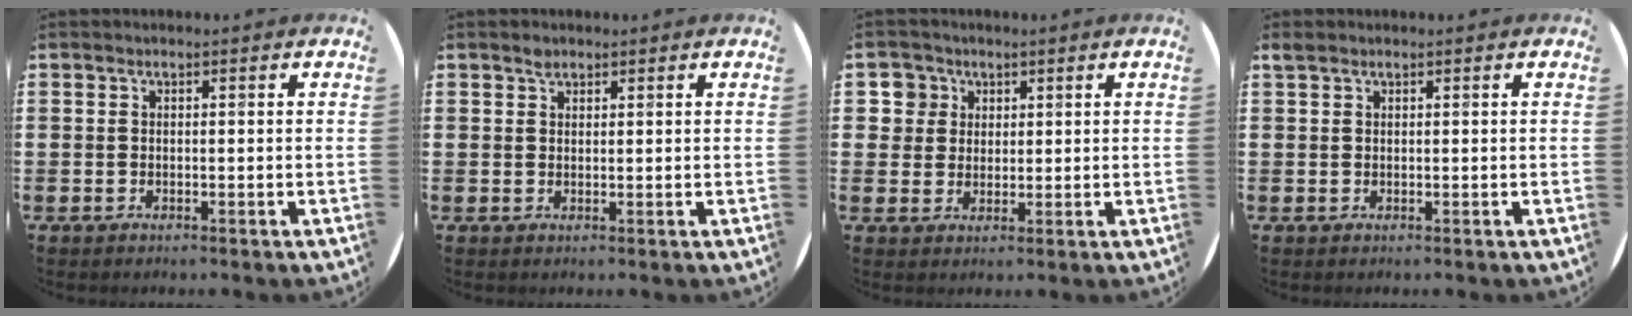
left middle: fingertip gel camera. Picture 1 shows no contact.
{"total": 1.2, "force": [1.0, 0.5, 0.3], "torque": [0.001, -0.001, 0.018]}
{"total": 3.7, "force": [1.8, 3.2, 0.2], "torque": [-0.003, 0.006, 0.032]}
{"total": 0.6, "force": [0.5, 0.2, 0.1], "torque": [-0.003, 0.002, 0.011]}